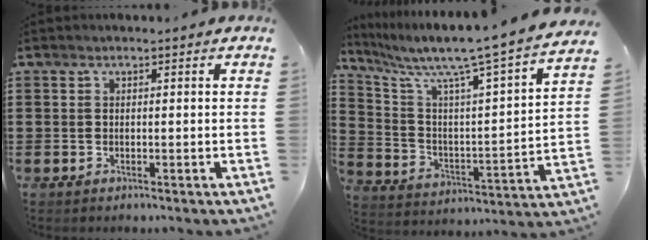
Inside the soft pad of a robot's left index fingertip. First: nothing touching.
{"total": 8.6, "force": [7.4, -0.2, 4.4], "torque": [-0.111, -0.069, 0.113]}